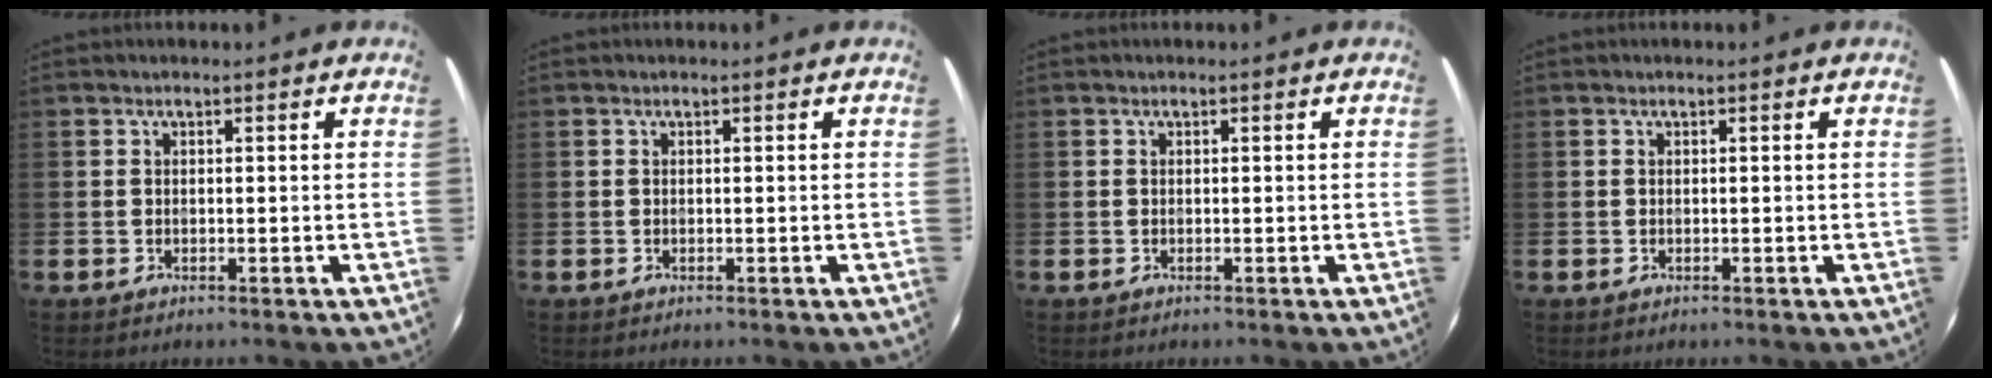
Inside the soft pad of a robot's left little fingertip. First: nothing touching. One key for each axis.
{"total": 0.0}
{"total": 0.0}
{"total": 0.0}